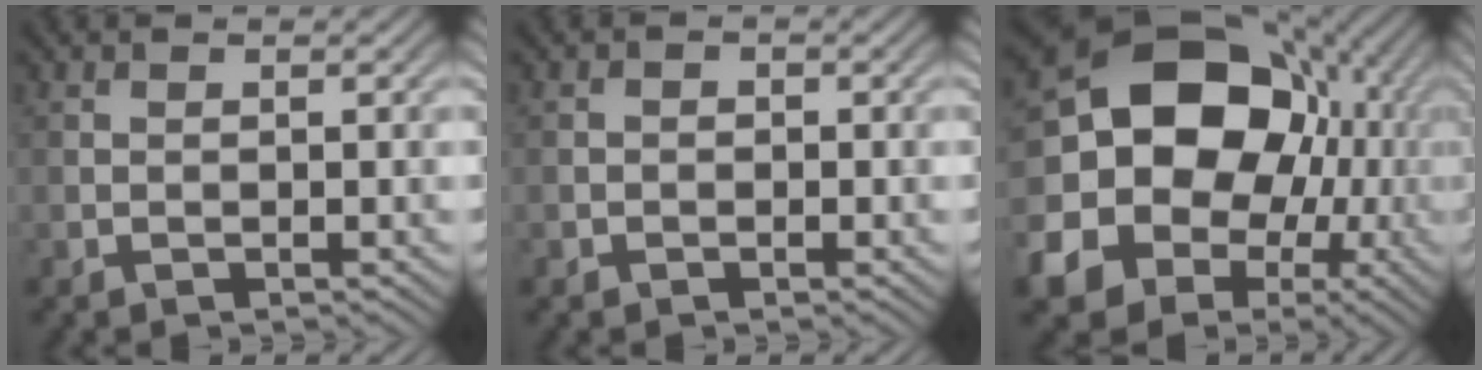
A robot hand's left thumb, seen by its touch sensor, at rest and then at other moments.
{"total": 0.9, "force": [-0.3, 0.8, 0.2], "torque": [0.000, -0.002, -0.008]}
{"total": 19.9, "force": [0.6, 16.4, 11.3], "torque": [-0.243, -0.014, 0.001]}